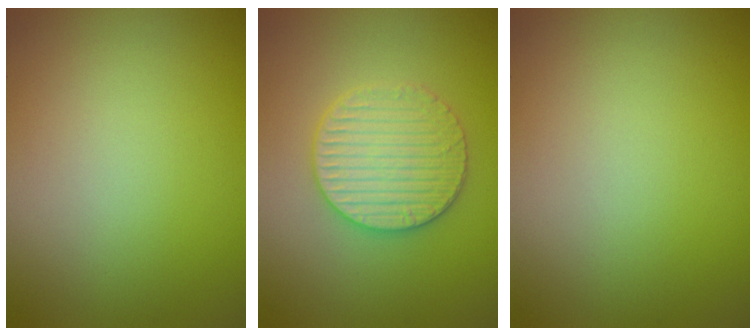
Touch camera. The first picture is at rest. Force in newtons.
{"total": 4.0, "press": 3.9, "slide": 0.8}
{"total": 0.0}